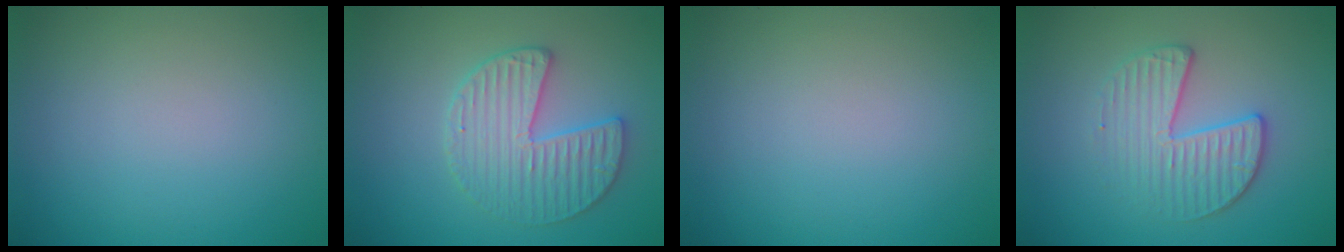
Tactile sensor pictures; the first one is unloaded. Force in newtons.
{"total": 4.0, "press": 3.8, "slide": 1.3}
{"total": 0.0}
{"total": 3.5, "press": 3.2, "slide": 1.4}